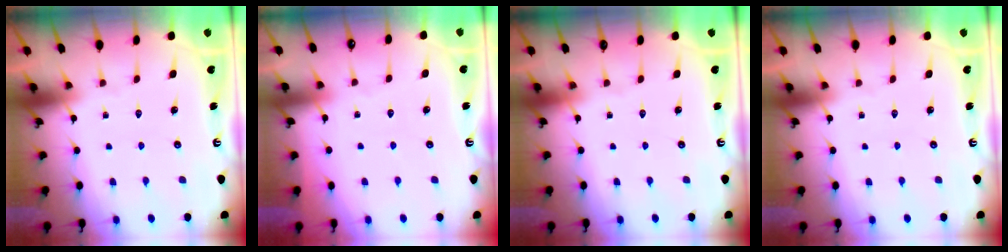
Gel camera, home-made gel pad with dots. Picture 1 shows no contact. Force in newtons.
{"total": 3.3, "press": 3.3, "slide": 0.6}
{"total": 0.0}
{"total": 0.0}